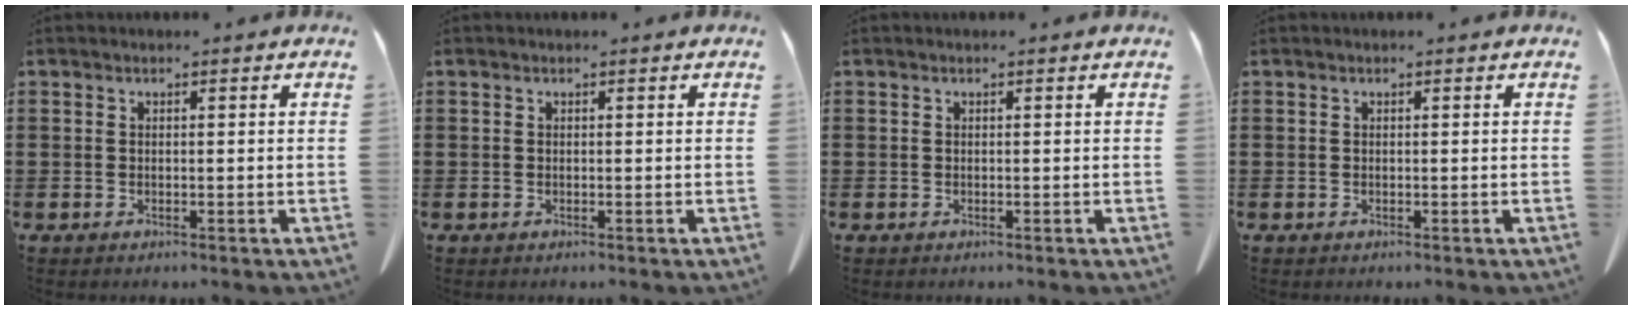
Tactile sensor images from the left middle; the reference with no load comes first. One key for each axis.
{"total": 0.0}
{"total": 0.0}
{"total": 0.0}